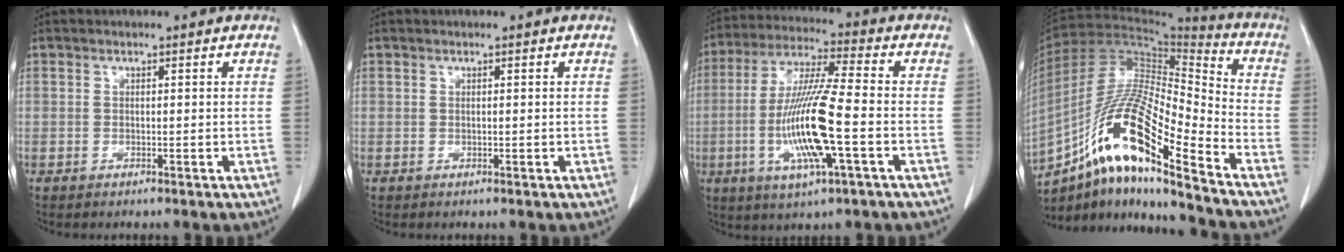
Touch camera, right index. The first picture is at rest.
{"total": 0.0}
{"total": 14.6, "force": [-3.4, 1.1, 14.2], "torque": [-0.283, -0.011, -0.064]}
{"total": 18.8, "force": [-11.6, 2.0, 14.6], "torque": [-0.287, 0.000, -0.207]}